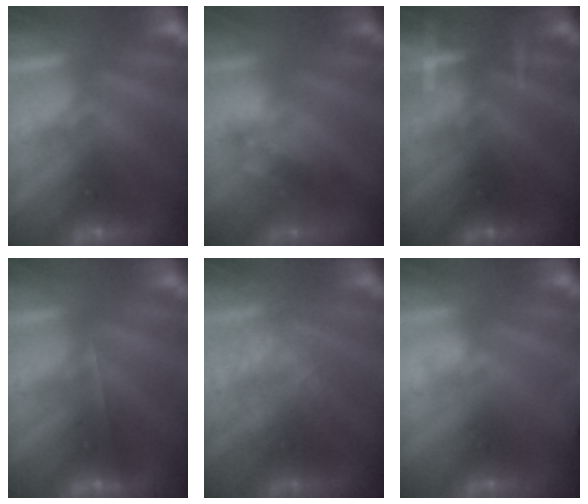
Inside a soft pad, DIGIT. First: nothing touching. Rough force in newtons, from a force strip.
{"total": 2.9}
{"total": 3.2}
{"total": 1.8}
{"total": 2.6}
{"total": 3.5}